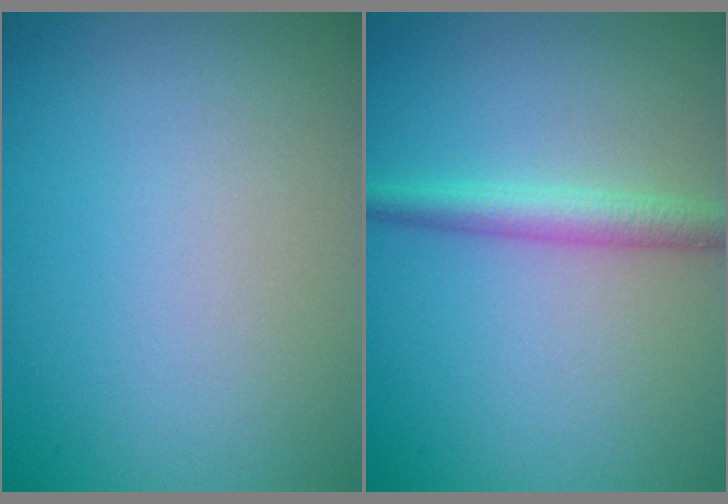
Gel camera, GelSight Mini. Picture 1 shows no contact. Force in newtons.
{"total": 2.8, "press": 2.8, "slide": 0.1}